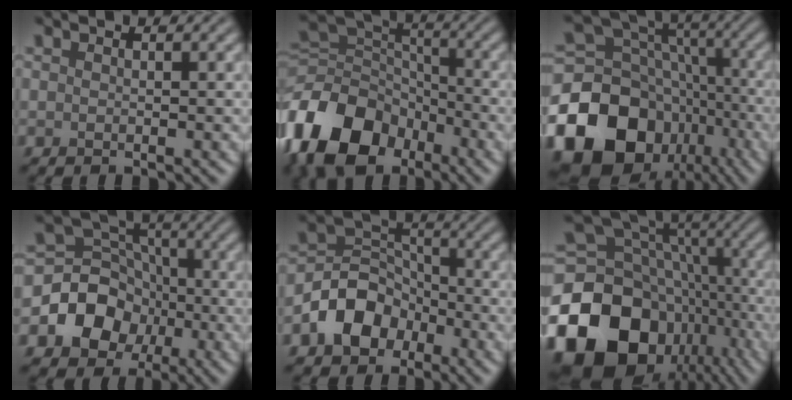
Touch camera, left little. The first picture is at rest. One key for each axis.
{"total": 12.4, "fx": -6.7, "fy": 8.1, "fz": 6.5, "tx": -0.157, "ty": -0.015, "tz": -0.132}
{"total": 18.9, "fx": -8.5, "fy": 14.4, "fz": 8.8, "tx": -0.191, "ty": -0.019, "tz": -0.138}
{"total": 8.2, "fx": -2.5, "fy": 7.1, "fz": 3.3, "tx": -0.041, "ty": 0.011, "tz": -0.077}
{"total": 5.9, "fx": -3.0, "fy": 4.4, "fz": 2.6, "tx": -0.035, "ty": 0.006, "tz": -0.063}
{"total": 20.0, "fx": -7.7, "fy": 15.4, "fz": 10.3, "tx": -0.216, "ty": -0.013, "tz": -0.113}